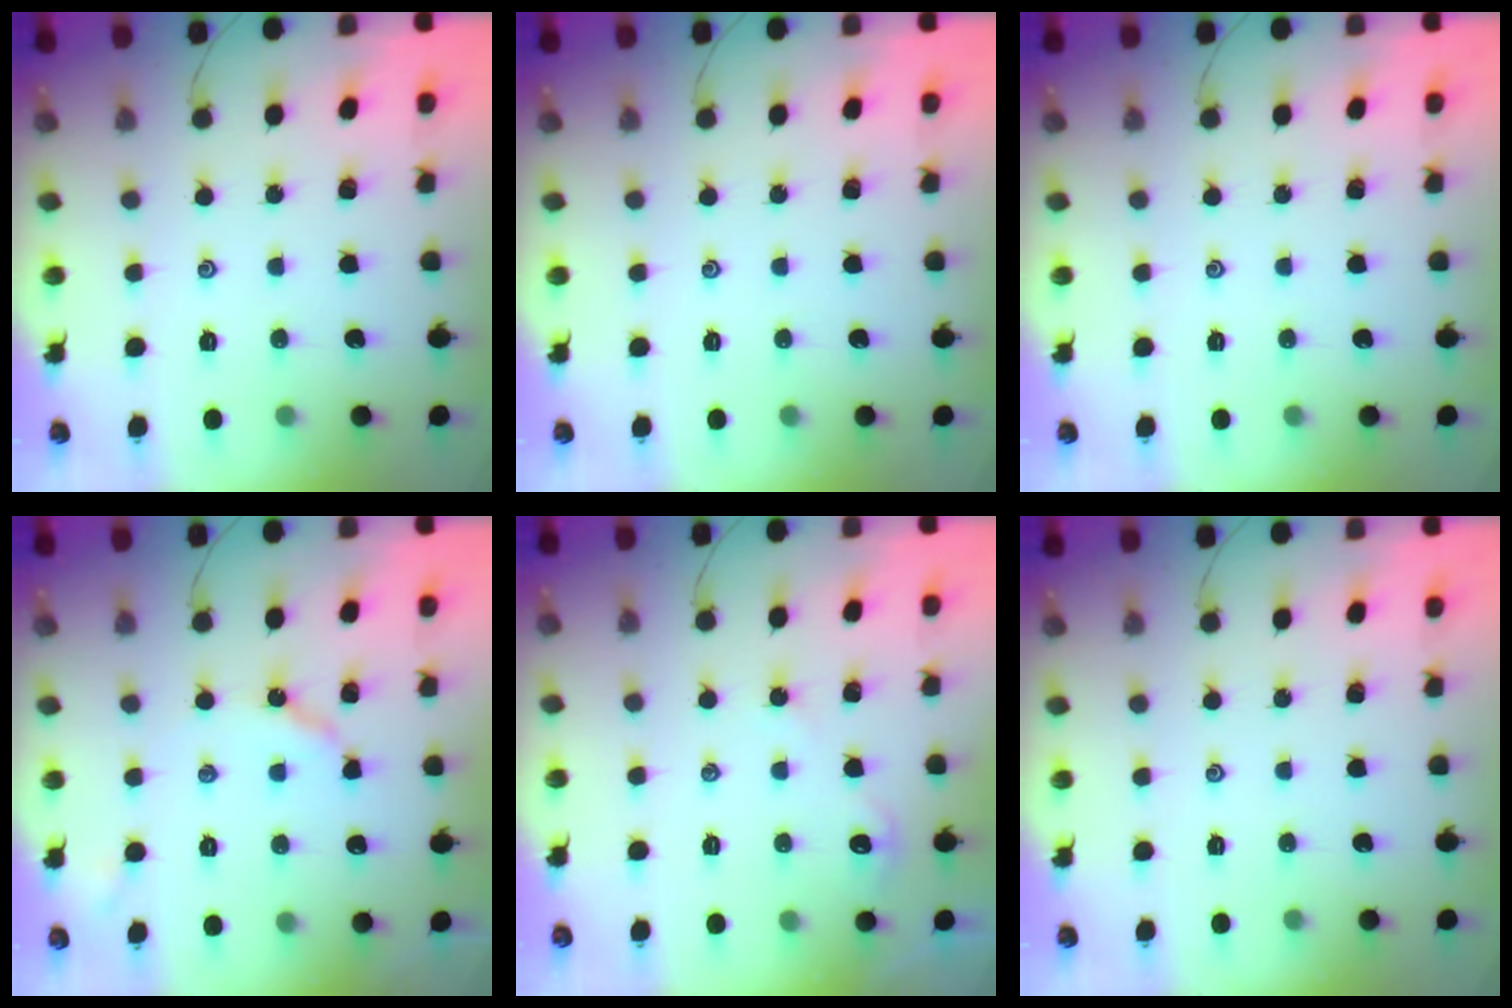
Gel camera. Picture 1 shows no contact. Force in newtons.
{"total": 0.0}
{"total": 0.0}
{"total": 5.1, "press": 5.1, "slide": 0.7}
{"total": 1.9, "press": 1.8, "slide": 0.3}
{"total": 0.0}